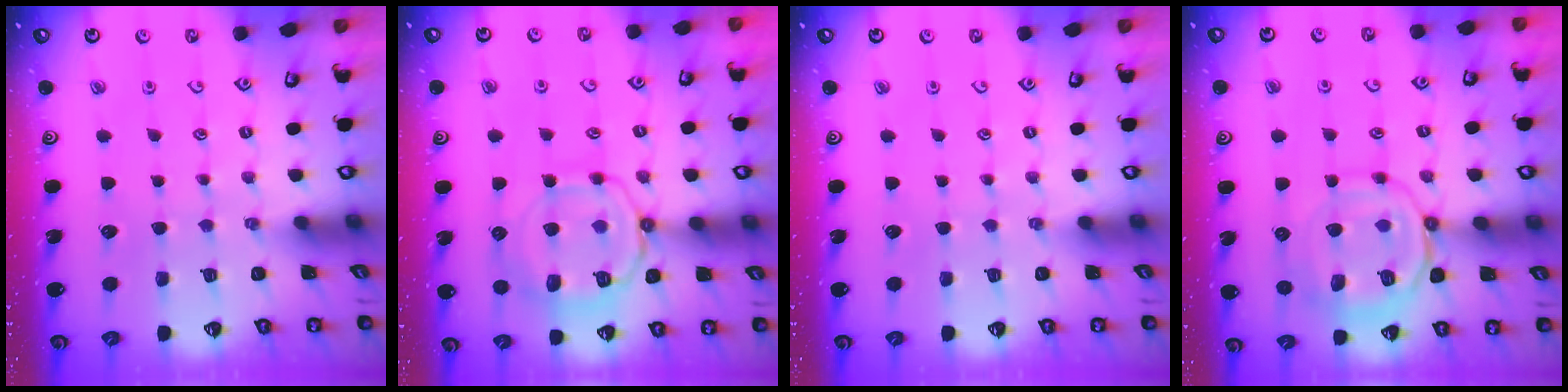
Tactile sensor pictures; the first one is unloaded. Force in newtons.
{"total": 12.3, "press": 12.2, "slide": 1.3}
{"total": 0.0}
{"total": 11.6, "press": 11.5, "slide": 1.1}